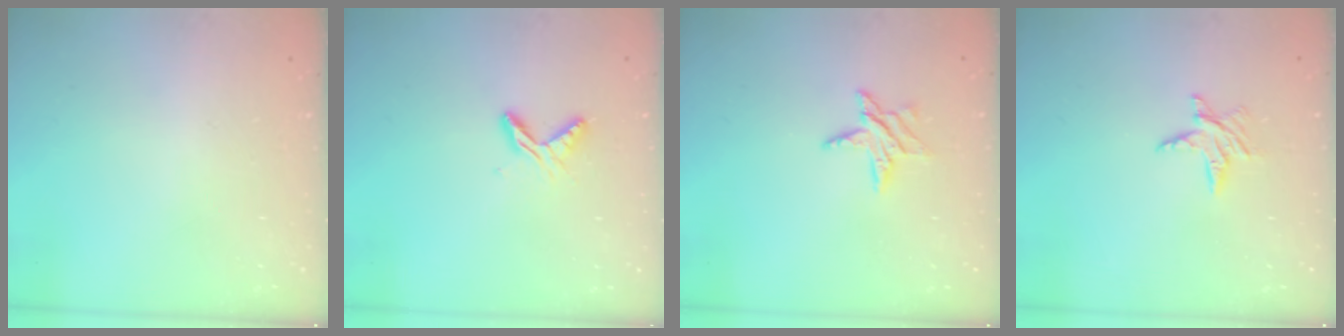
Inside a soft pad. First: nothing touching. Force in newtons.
{"total": 6.6, "press": 6.6, "slide": 0.5}
{"total": 6.8, "press": 6.8, "slide": 0.4}
{"total": 6.1, "press": 6.1, "slide": 0.6}